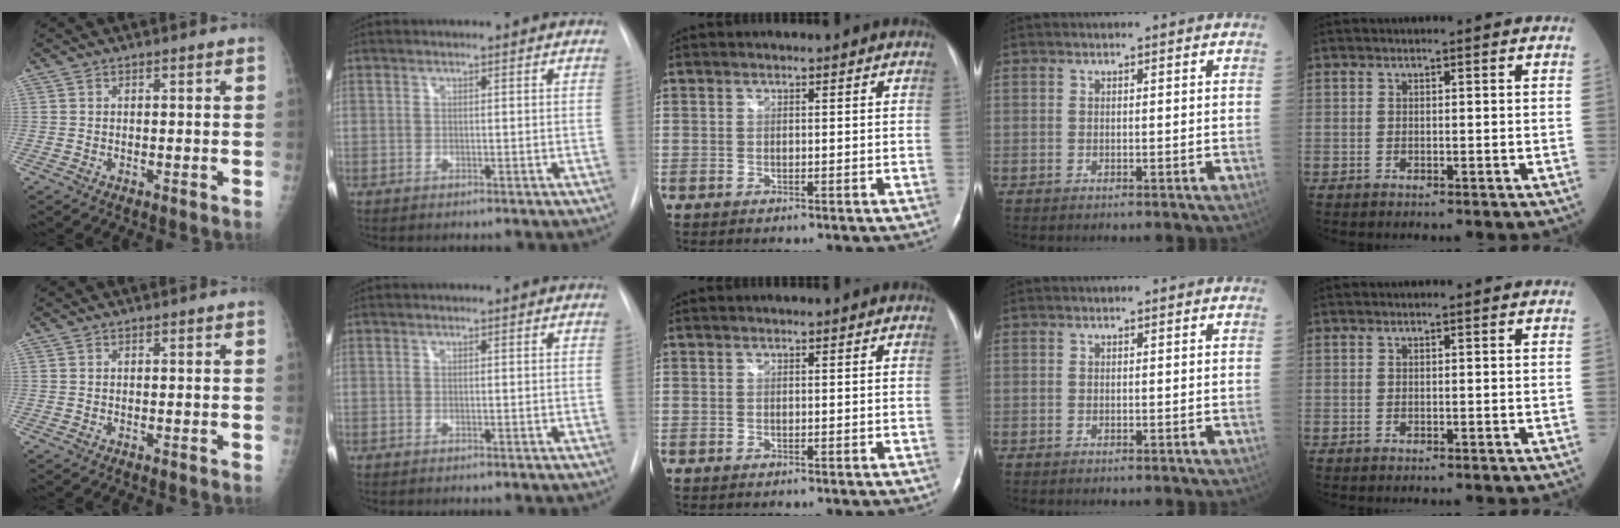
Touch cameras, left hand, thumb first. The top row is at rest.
{}